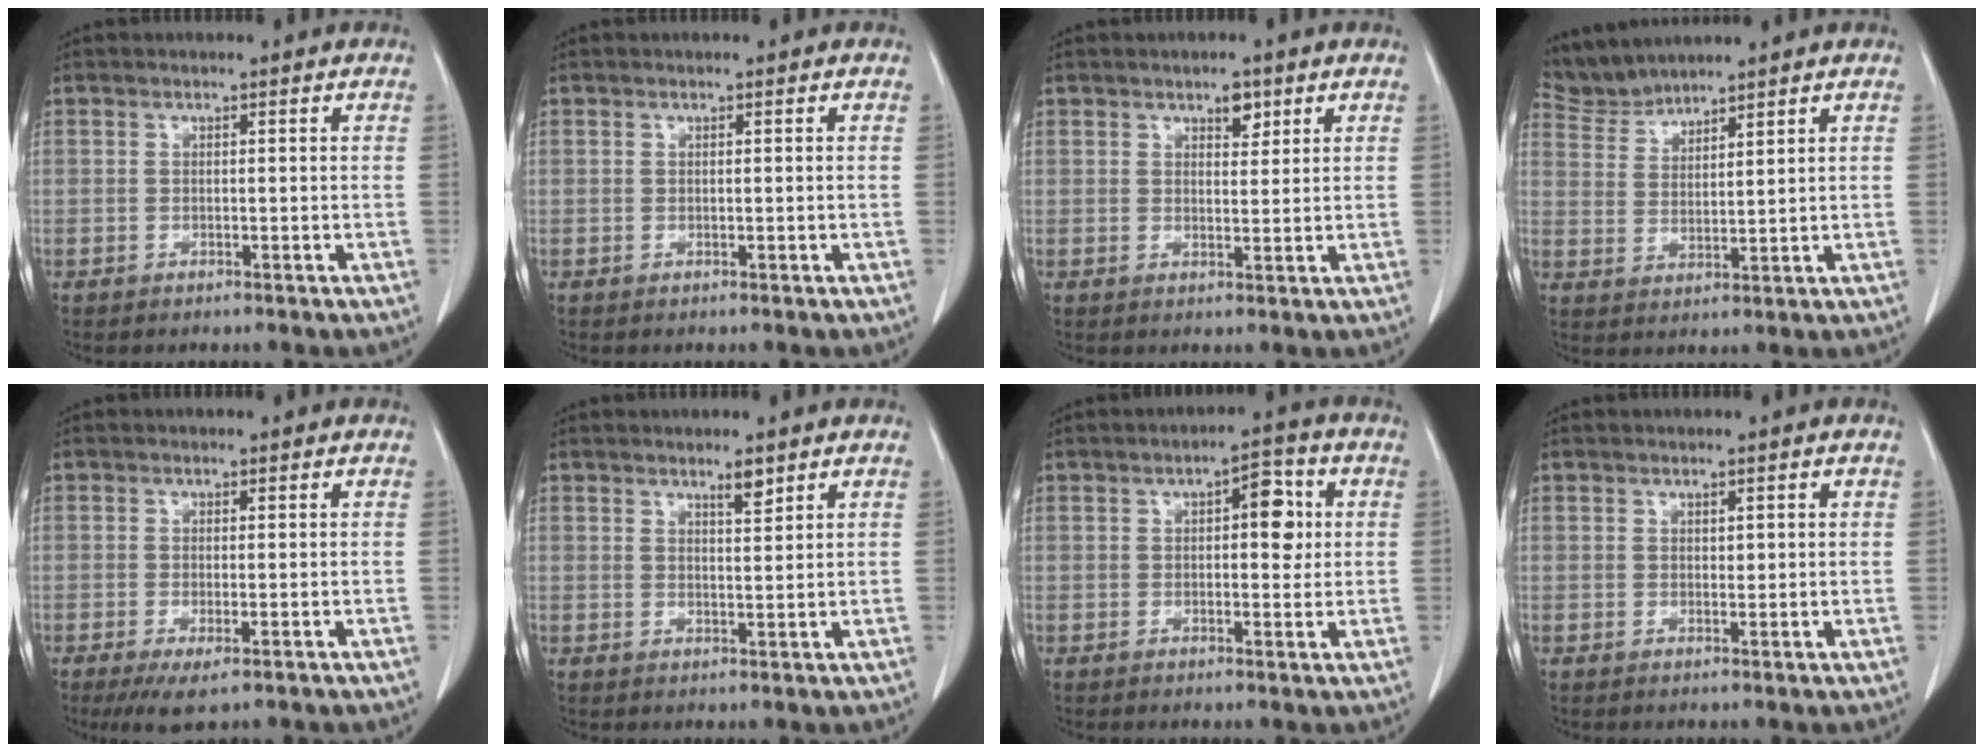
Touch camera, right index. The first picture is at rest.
{"total": 0.0}
{"total": 2.6, "force": [1.6, 1.2, 1.7], "torque": [-0.023, -0.001, 0.027]}
{"total": 4.6, "force": [4.6, -0.3, -0.1], "torque": [-0.008, 0.004, 0.102]}
{"total": 4.1, "force": [-2.1, 0.9, 3.4], "torque": [-0.058, -0.012, -0.032]}
{"total": 2.3, "force": [1.8, 0.3, 1.5], "torque": [-0.029, -0.002, 0.031]}
{"total": 5.3, "force": [1.1, 2.3, 4.7], "torque": [-0.061, 0.017, 0.012]}
{"total": 1.1, "force": [0.4, 0.6, 0.8], "torque": [-0.009, -0.001, 0.008]}